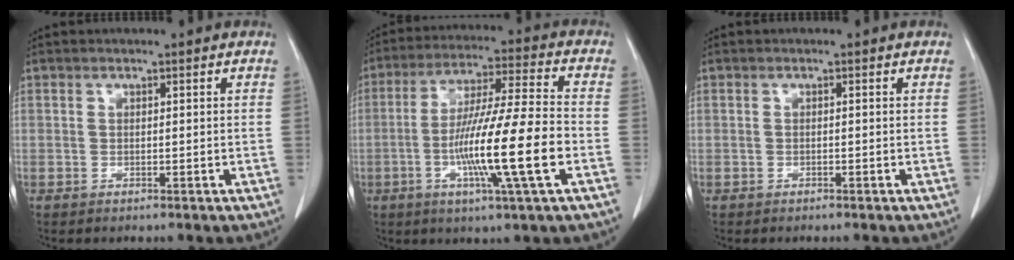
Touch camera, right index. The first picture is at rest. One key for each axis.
{"total": 15.5, "fx": -4.0, "fy": -0.5, "fz": 15.0, "tx": -0.275, "ty": -0.010, "tz": -0.076}
{"total": 0.0}